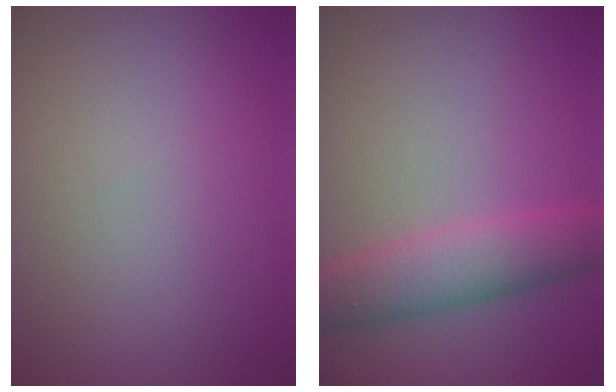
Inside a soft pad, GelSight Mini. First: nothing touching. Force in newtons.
{"total": 5.5, "press": 5.5, "slide": 0.1}